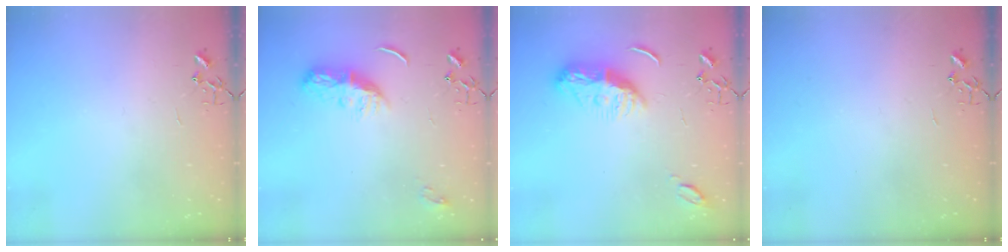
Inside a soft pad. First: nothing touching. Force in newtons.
{"total": 8.9, "press": 8.9, "slide": 0.1}
{"total": 10.4, "press": 10.4, "slide": 0.1}
{"total": 0.0}